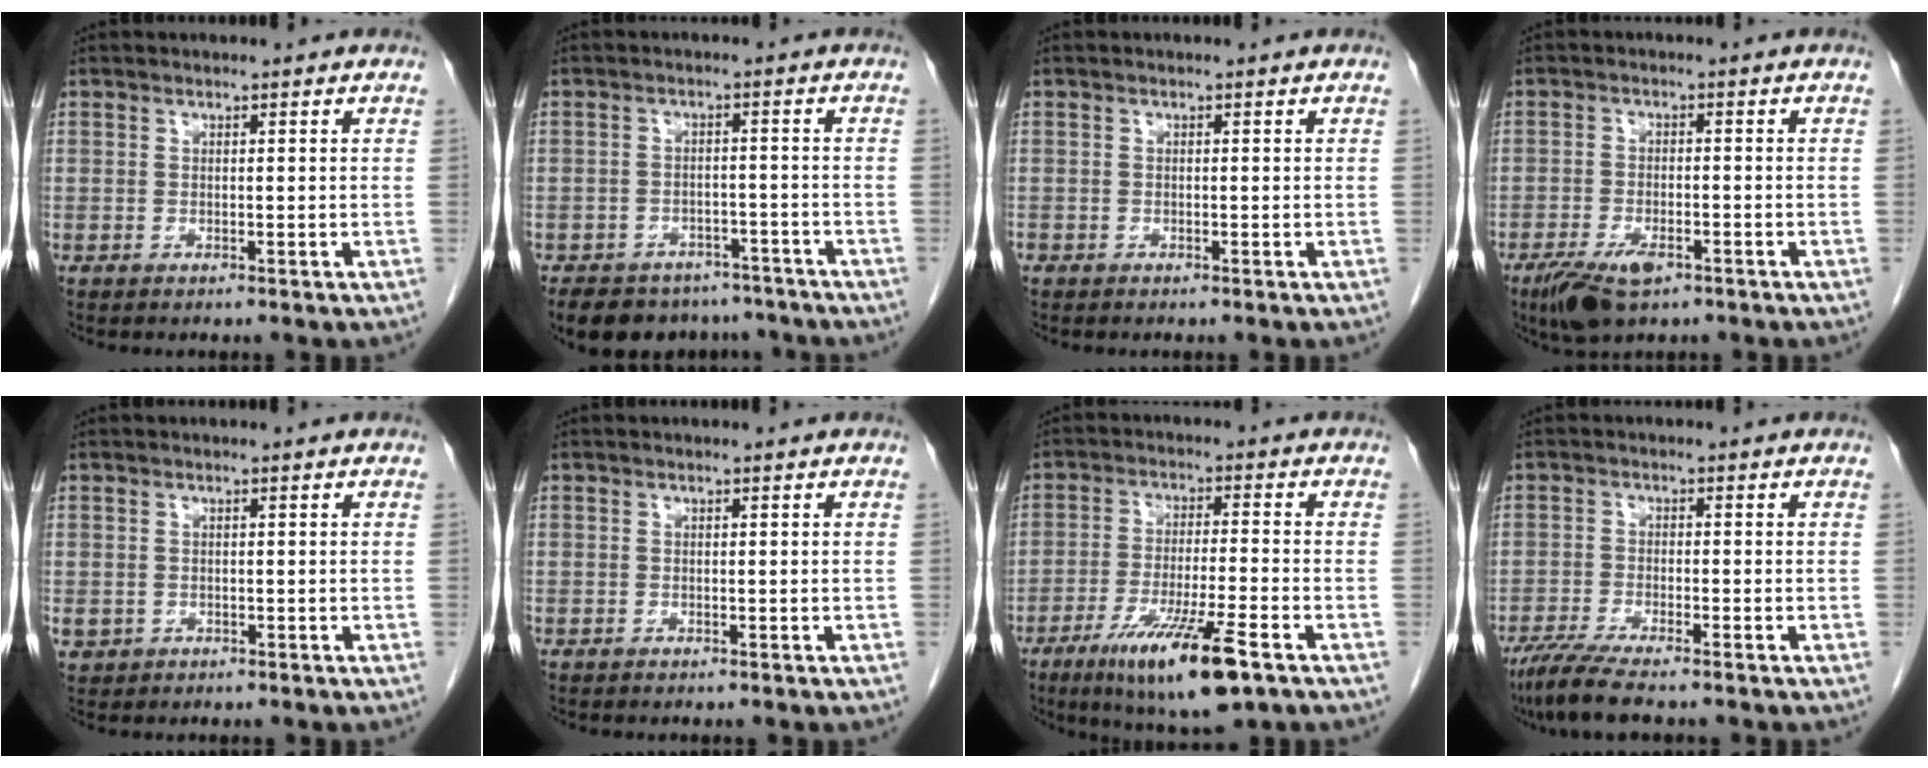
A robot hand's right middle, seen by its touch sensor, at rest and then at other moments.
{"total": 12.0, "force": [-9.7, 6.3, 3.2], "torque": [-0.053, 0.004, -0.121]}
{"total": 0.5, "force": [-0.4, 0.4, 0.1], "torque": [-0.005, 0.002, -0.009]}
{"total": 6.6, "force": [-4.0, 2.6, 4.5], "torque": [-0.083, -0.009, -0.065]}
{"total": 1.9, "force": [-0.6, 1.7, 0.5], "torque": [-0.006, 0.004, -0.003]}
{"total": 0.0}
{"total": 12.9, "force": [-7.2, 1.2, 10.6], "torque": [-0.190, -0.033, -0.117]}
{"total": 6.6, "force": [-5.2, 0.1, 4.0], "torque": [-0.073, -0.021, -0.092]}